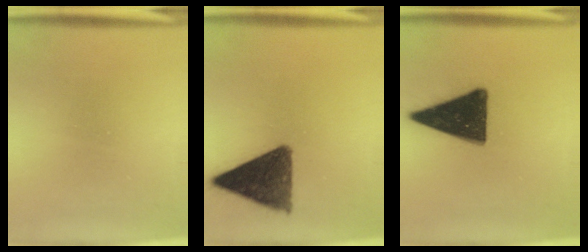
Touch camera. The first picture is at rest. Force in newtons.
{"total": 12.3}
{"total": 15.8}